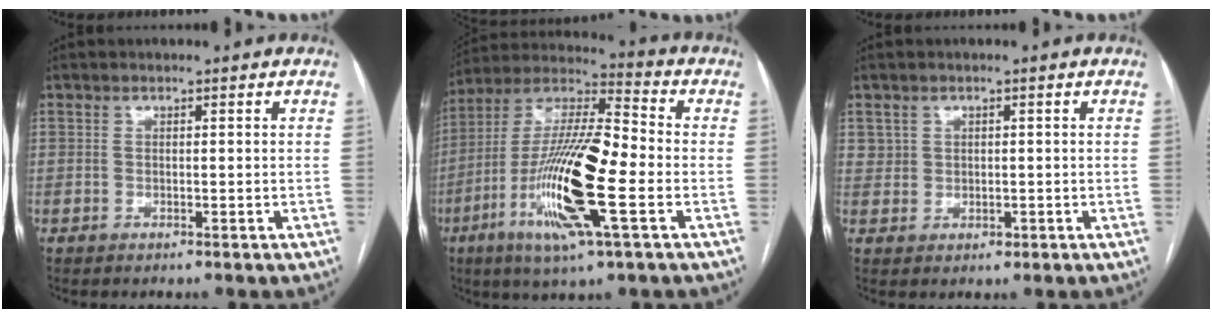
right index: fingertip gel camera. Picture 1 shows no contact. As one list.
[{"total": 19.3, "force": [-5.5, 2.3, 18.4], "torque": [-0.374, -0.012, -0.102]}, {"total": 2.3, "force": [0.7, 2.2, 0.3], "torque": [-0.002, 0.001, 0.016]}]